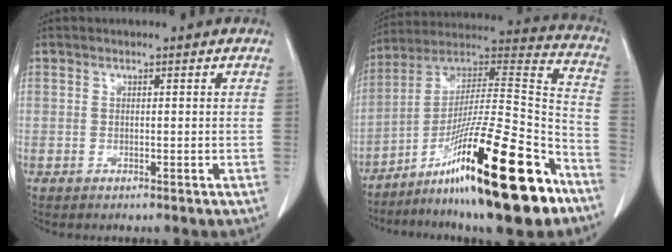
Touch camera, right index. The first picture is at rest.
{"total": 26.8, "force": [-15.8, 2.8, 21.5], "torque": [-0.310, -0.006, -0.262]}